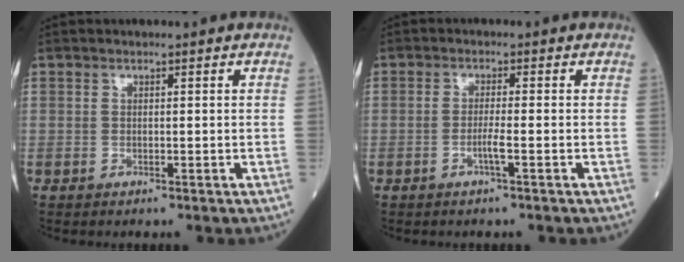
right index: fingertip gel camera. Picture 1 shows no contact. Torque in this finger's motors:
{"motor_torque": [-0.13, -0.13, -0.01, -0.01]}